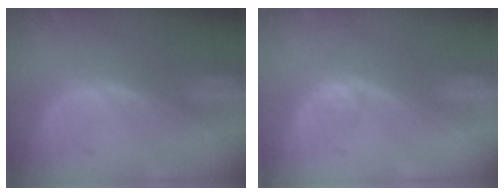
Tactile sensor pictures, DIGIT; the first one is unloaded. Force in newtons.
{"total": 1.1, "press": 1.0, "slide": 0.4}